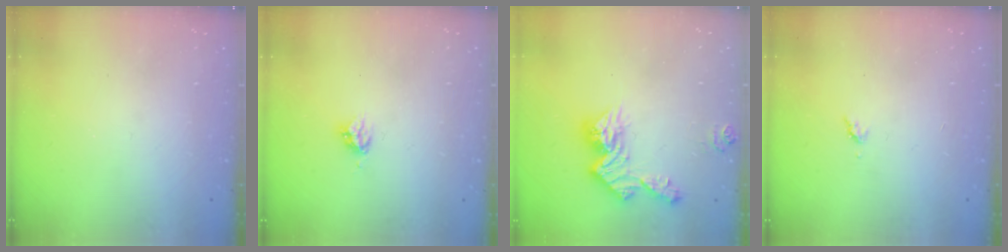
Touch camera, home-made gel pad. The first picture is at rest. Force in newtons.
{"total": 3.7, "press": 3.7, "slide": 0.1}
{"total": 12.6, "press": 12.6, "slide": 1.0}
{"total": 3.0, "press": 2.9, "slide": 0.5}